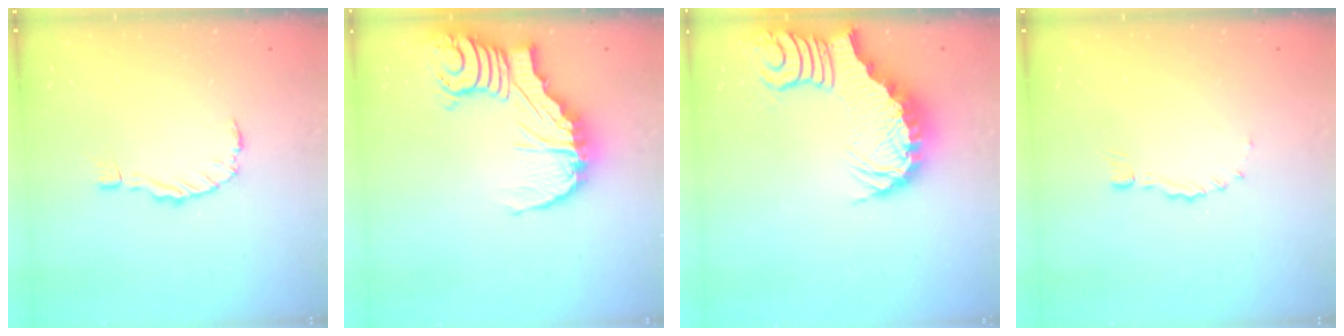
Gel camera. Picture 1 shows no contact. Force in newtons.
{"total": 14.6, "press": 14.5, "slide": 1.7}
{"total": 3.8, "press": 3.7, "slide": 0.7}
{"total": 0.0}